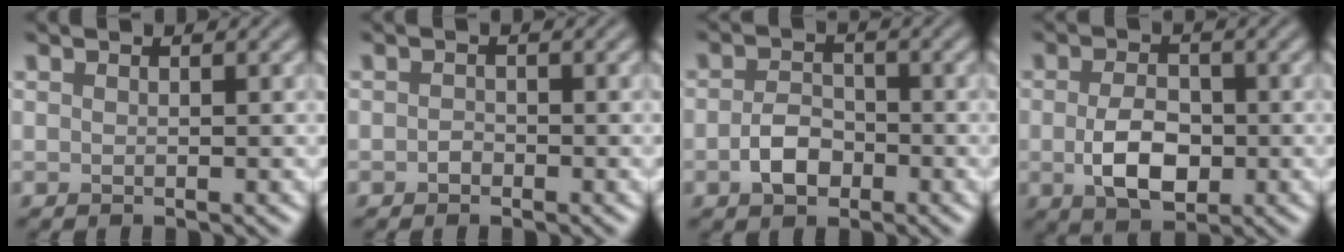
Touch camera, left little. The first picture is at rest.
{"total": 0.8, "force": [-0.4, 0.6, 0.3], "torque": [-0.006, -0.002, -0.008]}
{"total": 3.0, "force": [-1.2, 2.1, 1.9], "torque": [-0.035, 0.003, -0.025]}
{"total": 4.7, "force": [-0.8, 2.9, 3.6], "torque": [-0.073, -0.006, -0.014]}